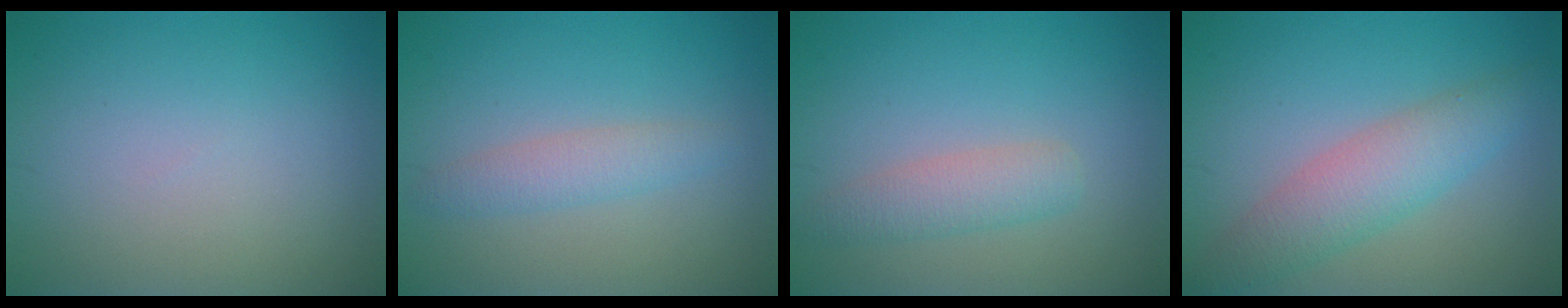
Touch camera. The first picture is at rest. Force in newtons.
{"total": 2.1, "press": 2.1, "slide": 0.1}
{"total": 2.6, "press": 2.6, "slide": 0.2}
{"total": 4.5, "press": 4.5, "slide": 0.1}